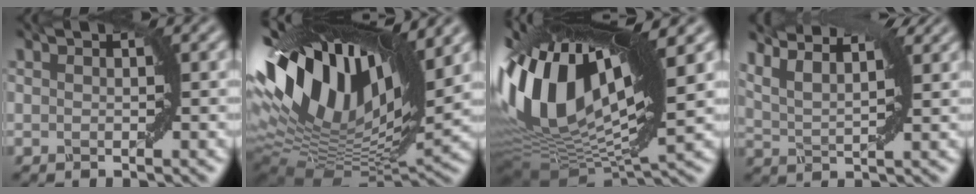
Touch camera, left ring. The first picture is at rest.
{"total": 17.5, "force": [6.0, 7.7, 14.6], "torque": [-0.266, 0.022, 0.091]}
{"total": 17.4, "force": [3.2, 7.9, 15.1], "torque": [-0.319, 0.022, 0.043]}
{"total": 8.0, "force": [6.3, 2.6, 4.3], "torque": [-0.088, 0.023, 0.074]}